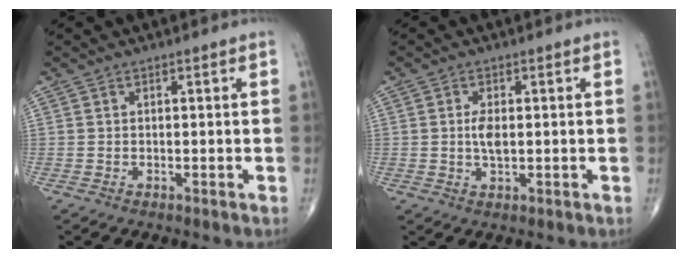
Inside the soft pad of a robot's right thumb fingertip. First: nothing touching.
{"total": 3.3, "force": [0.3, 1.5, 3.0], "torque": [-0.058, -0.005, 0.005]}